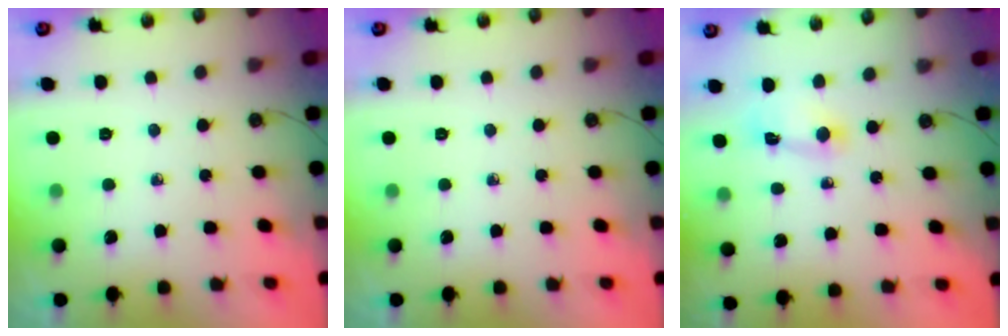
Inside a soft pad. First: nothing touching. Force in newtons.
{"total": 0.0}
{"total": 2.7, "press": 2.7, "slide": 0.3}